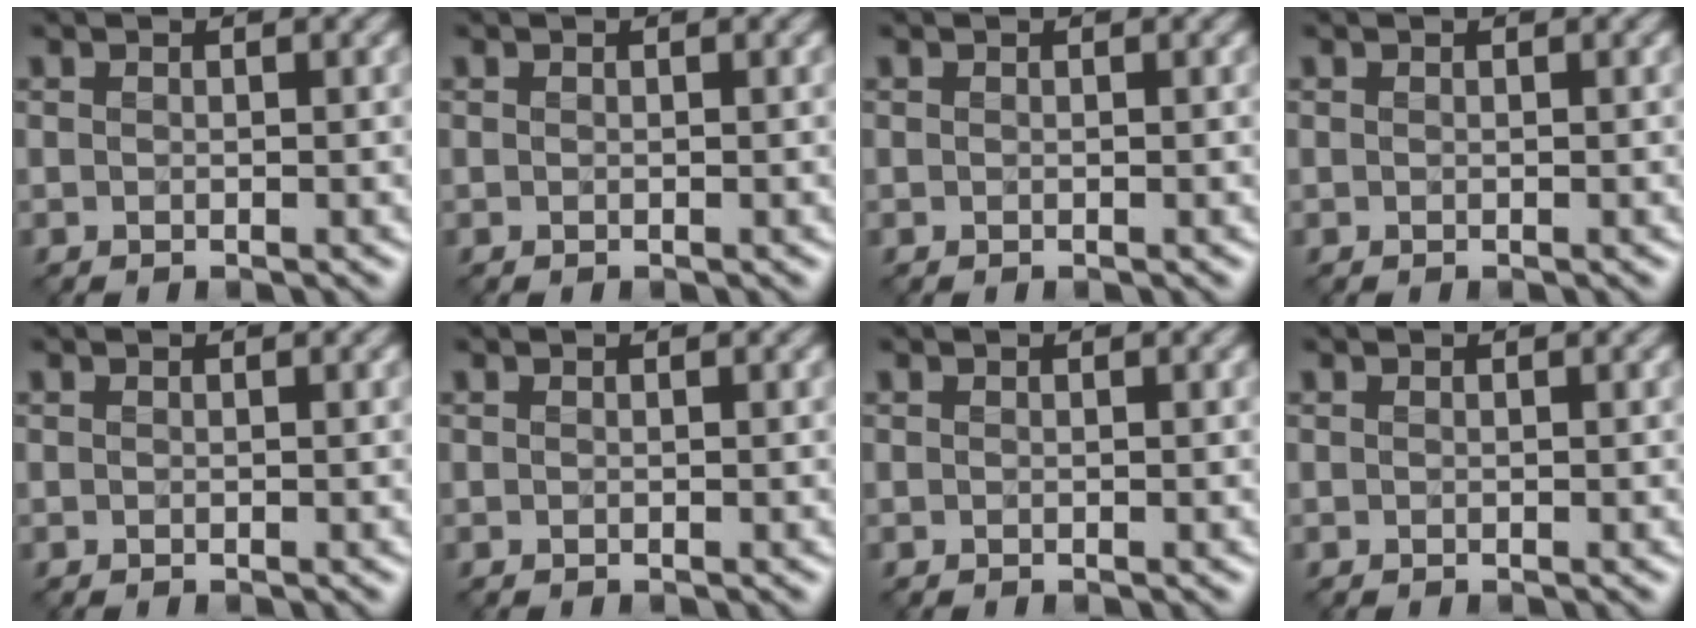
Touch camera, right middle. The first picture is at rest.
{"total": 0.0}
{"total": 0.0}
{"total": 0.0}
{"total": 0.0}
{"total": 0.0}
{"total": 0.0}
{"total": 0.0}